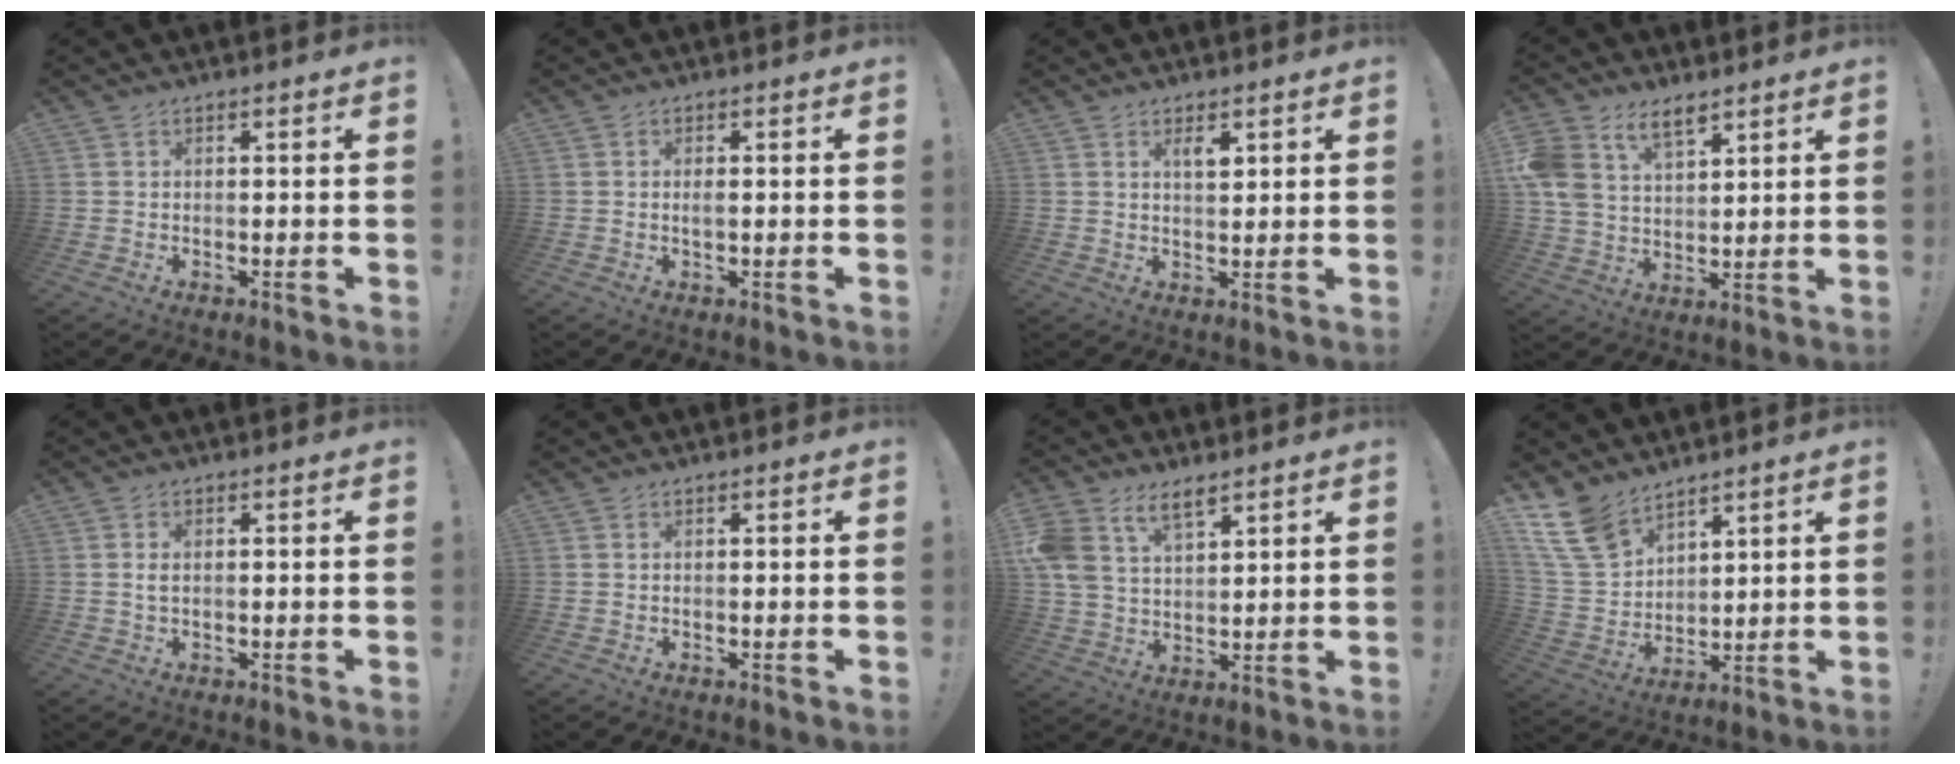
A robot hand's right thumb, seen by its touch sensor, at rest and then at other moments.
{"total": 1.1, "force": [0.1, 0.3, 1.1], "torque": [-0.013, -0.002, -0.001]}
{"total": 3.2, "force": [1.9, 1.3, 2.2], "torque": [-0.023, -0.014, 0.028]}
{"total": 11.5, "force": [7.5, 6.8, 5.6], "torque": [-0.112, -0.030, 0.149]}
{"total": 1.5, "force": [0.2, 0.7, 1.3], "torque": [-0.018, 0.001, 0.002]}
{"total": 0.0}
{"total": 10.7, "force": [6.9, 6.1, 5.5], "torque": [-0.105, -0.027, 0.137]}
{"total": 14.1, "force": [10.3, 7.8, 5.7], "torque": [-0.128, -0.058, 0.203]}